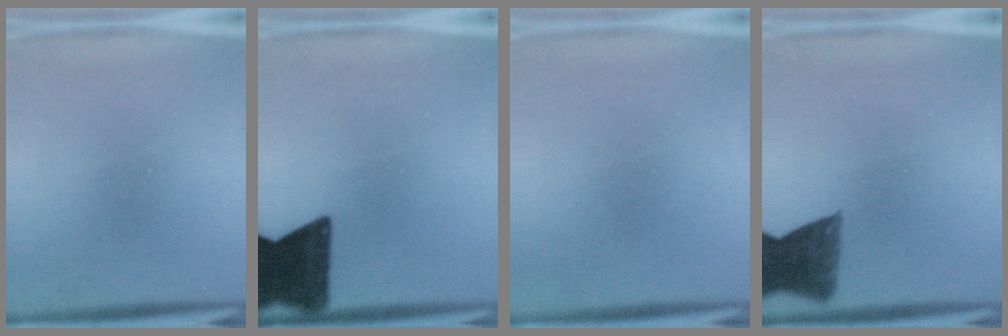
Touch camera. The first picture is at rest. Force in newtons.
{"total": 14.7}
{"total": 1.7}
{"total": 8.2}